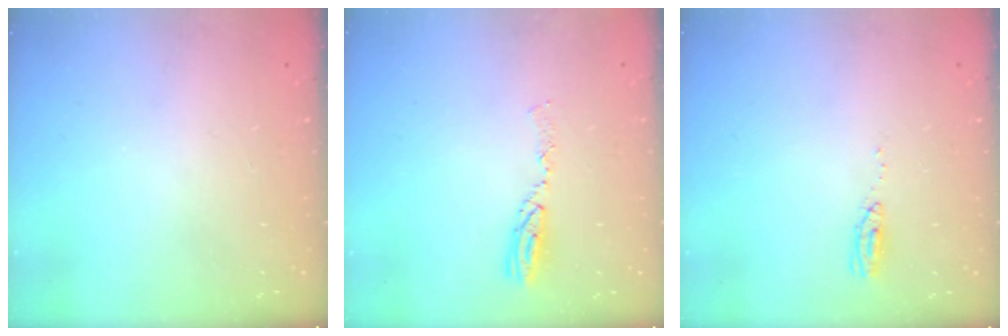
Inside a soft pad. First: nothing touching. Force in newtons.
{"total": 7.7, "press": 7.7, "slide": 0.7}
{"total": 3.6, "press": 3.2, "slide": 1.5}